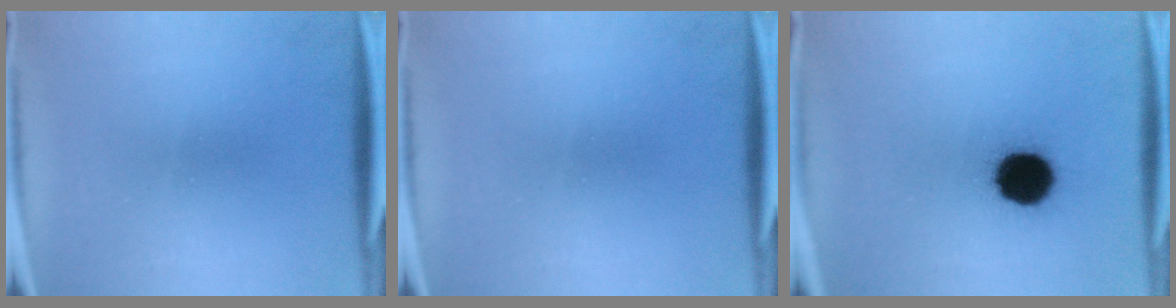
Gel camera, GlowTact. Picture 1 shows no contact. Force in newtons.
{"total": 0.0}
{"total": 12.9}